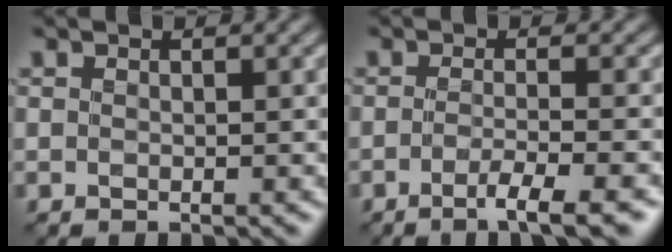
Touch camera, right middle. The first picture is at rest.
{"total": 3.7, "force": [-2.1, 0.5, 3.0], "torque": [-0.047, 0.000, -0.043]}